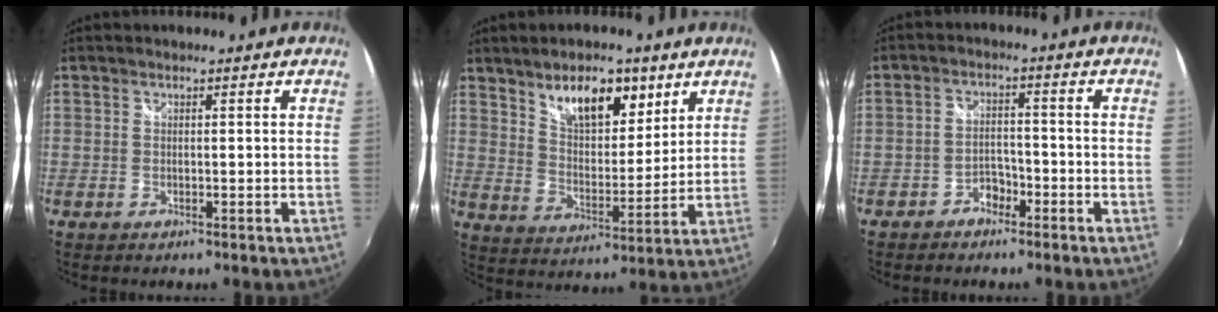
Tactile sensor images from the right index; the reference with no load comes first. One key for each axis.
{"total": 12.2, "fx": 7.4, "fy": 5.8, "fz": 7.8, "tx": -0.115, "ty": 0.004, "tz": 0.128}
{"total": 3.5, "fx": -2.6, "fy": 2.2, "fz": 1.0, "tx": -0.025, "ty": 0.011, "tz": -0.037}